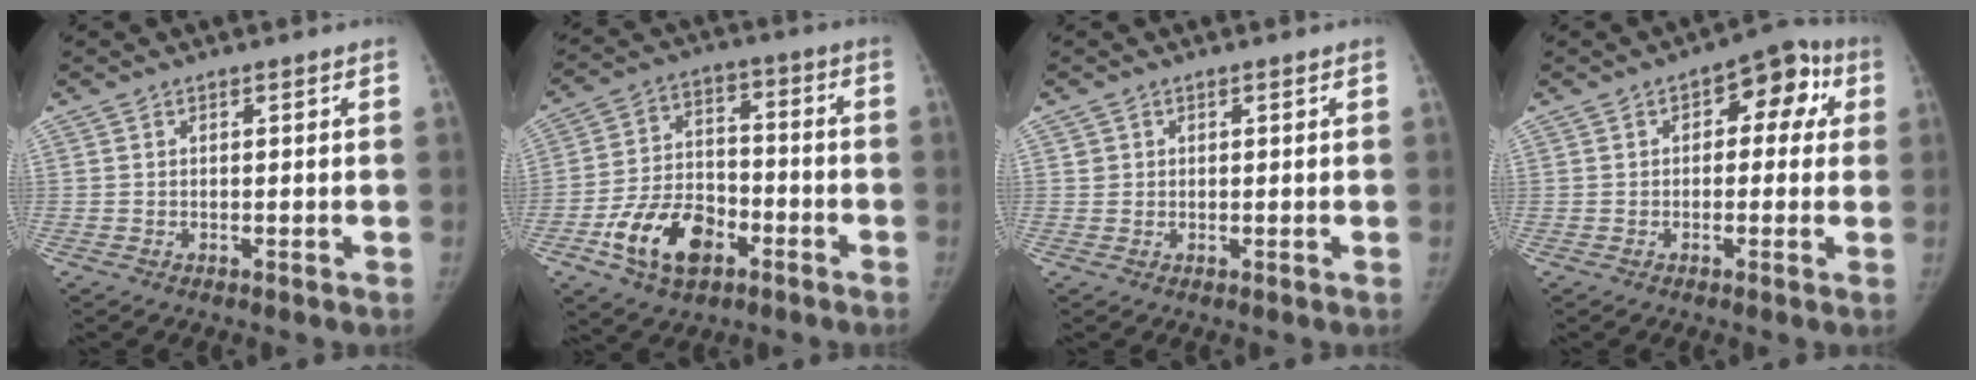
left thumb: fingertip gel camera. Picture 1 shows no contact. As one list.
[{"total": 14.3, "force": [-6.6, 9.2, 8.7], "torque": [-0.129, 0.036, -0.115]}, {"total": 1.0, "force": [0.4, 0.9, 0.1], "torque": [0.012, 0.000, 0.004]}, {"total": 8.9, "force": [2.2, 5.4, 6.7], "torque": [-0.037, 0.025, 0.017]}]